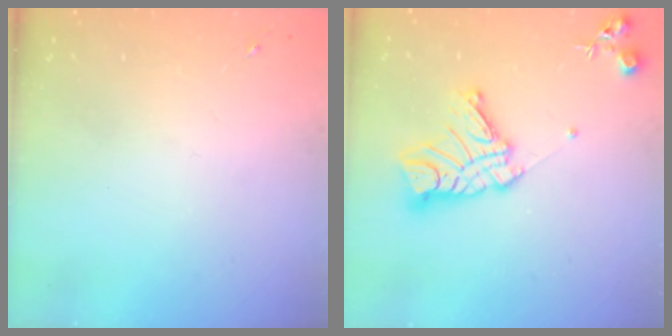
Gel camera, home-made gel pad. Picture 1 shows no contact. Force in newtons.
{"total": 16.4, "press": 16.3, "slide": 1.4}